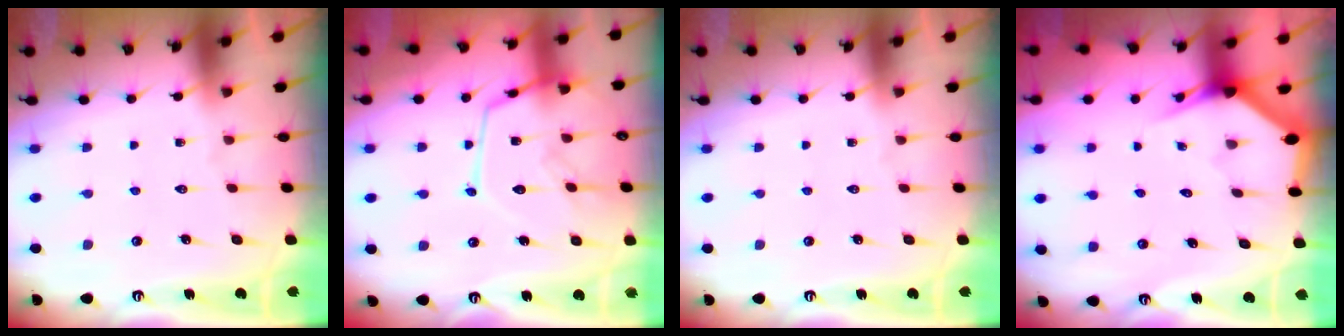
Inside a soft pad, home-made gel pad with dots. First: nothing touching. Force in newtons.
{"total": 15.6, "press": 15.5, "slide": 1.3}
{"total": 0.0}
{"total": 2.7, "press": 2.7, "slide": 0.1}